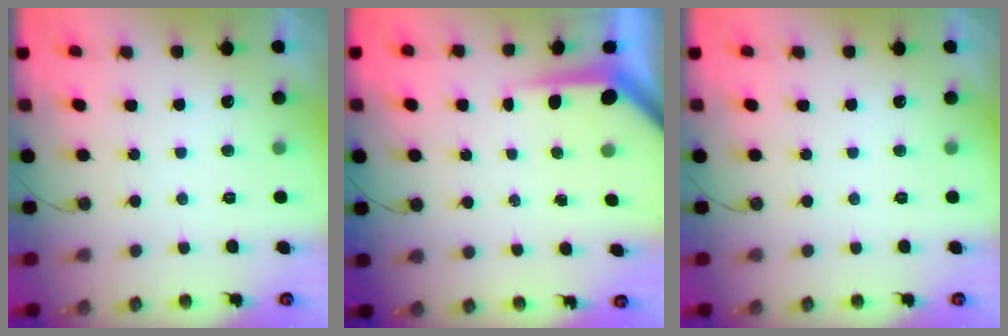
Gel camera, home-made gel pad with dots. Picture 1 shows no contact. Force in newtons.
{"total": 5.0, "press": 4.9, "slide": 0.5}
{"total": 0.0}